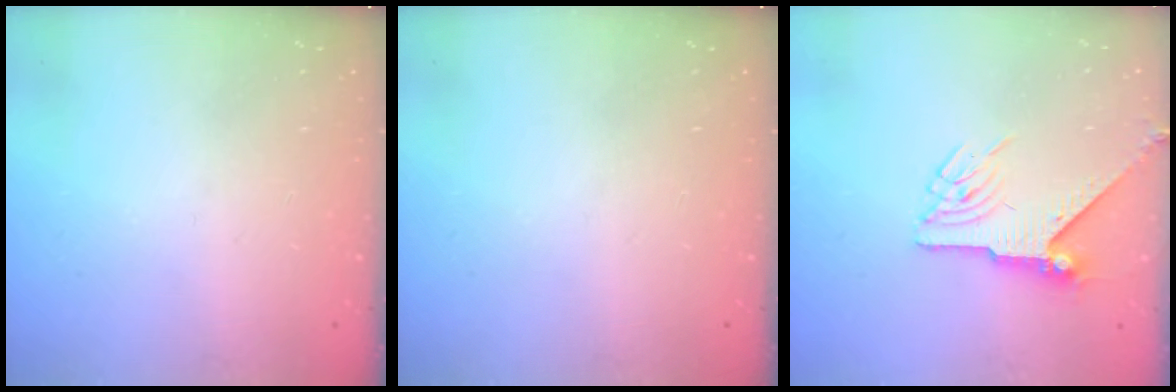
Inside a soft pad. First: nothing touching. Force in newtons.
{"total": 0.0}
{"total": 6.7, "press": 6.7, "slide": 0.1}